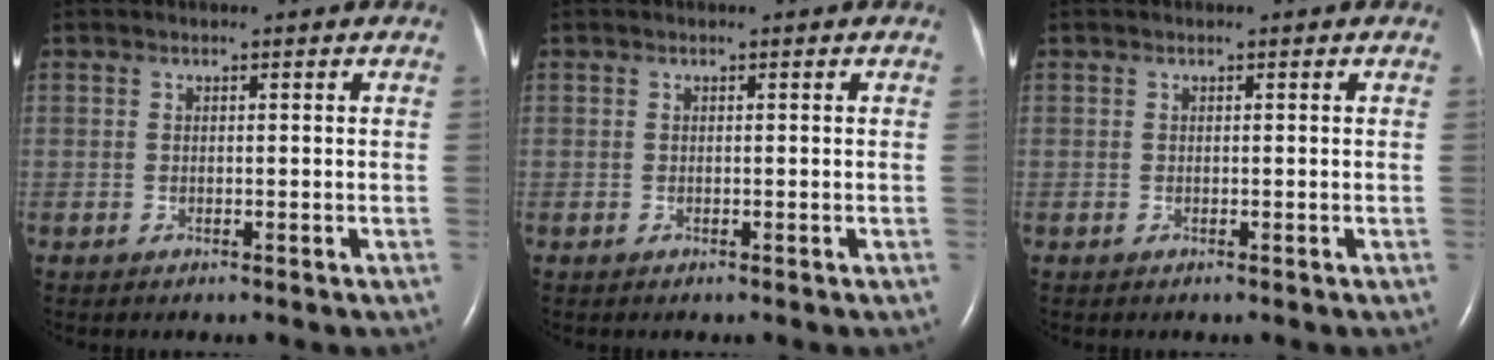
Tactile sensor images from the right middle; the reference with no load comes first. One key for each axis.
{"total": 0.0}
{"total": 0.0}